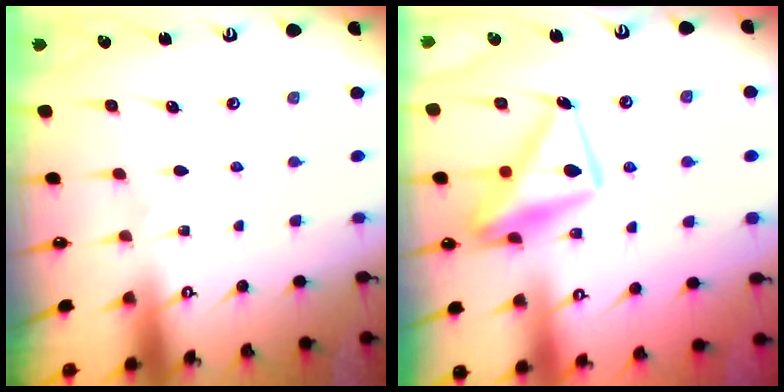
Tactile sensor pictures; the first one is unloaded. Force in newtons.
{"total": 15.0, "press": 14.9, "slide": 1.5}